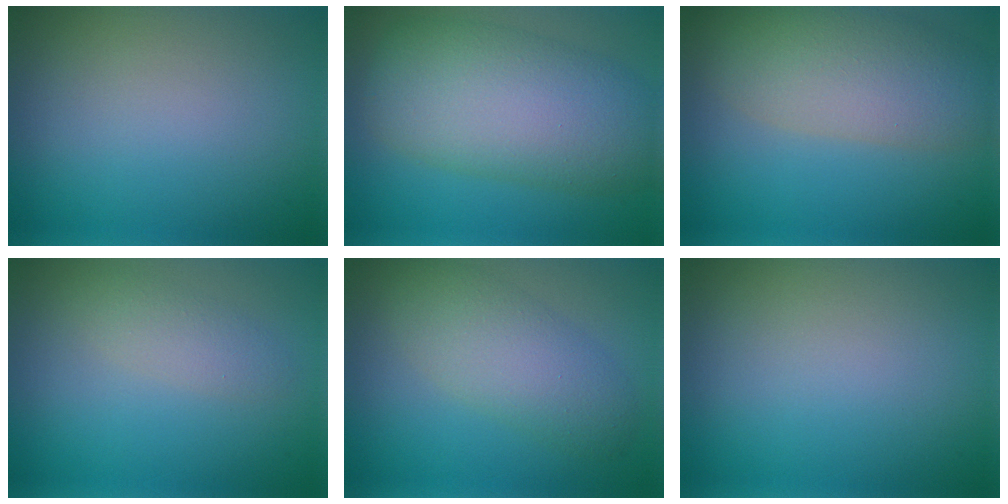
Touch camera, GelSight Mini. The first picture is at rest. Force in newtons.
{"total": 9.9, "press": 9.9, "slide": 0.6}
{"total": 6.9, "press": 6.9, "slide": 0.3}
{"total": 1.9, "press": 1.9, "slide": 0.0}
{"total": 4.7, "press": 4.7, "slide": 0.2}
{"total": 0.0}